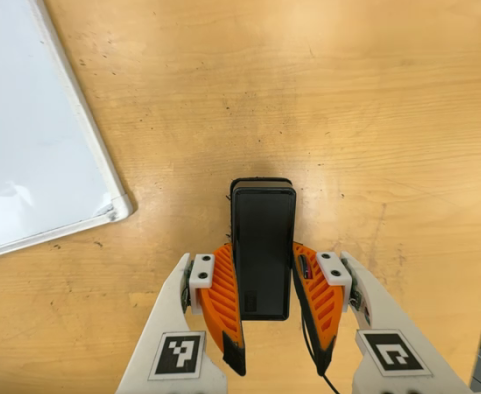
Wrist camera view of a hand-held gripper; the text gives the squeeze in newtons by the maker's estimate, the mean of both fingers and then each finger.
{"total": 5.9, "left": 4.2, "right": 7.6}